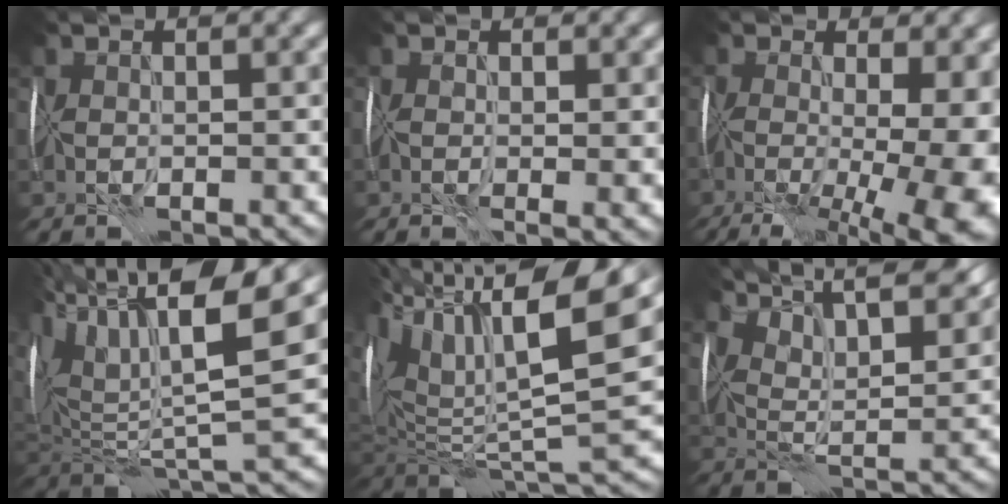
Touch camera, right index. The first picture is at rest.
{"total": 2.9, "force": [0.2, 1.2, 2.6], "torque": [-0.031, -0.004, 0.011]}
{"total": 16.4, "force": [-4.4, 7.3, 14.0], "torque": [-0.195, -0.014, -0.021]}
{"total": 14.8, "force": [8.8, 4.0, 11.2], "torque": [-0.239, 0.028, 0.165]}
{"total": 15.2, "force": [7.5, 5.1, 12.2], "torque": [-0.251, 0.025, 0.140]}
{"total": 14.1, "force": [11.2, 4.2, 7.5], "torque": [-0.125, 0.028, 0.149]}